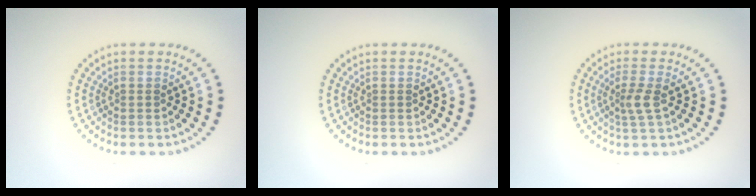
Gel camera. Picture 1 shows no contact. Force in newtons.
{"total": 0.0}
{"total": 2.0, "press": 1.5, "slide": 1.3}